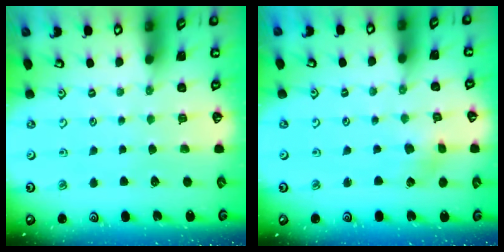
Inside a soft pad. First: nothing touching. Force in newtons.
{"total": 2.5, "press": 2.5, "slide": 0.6}